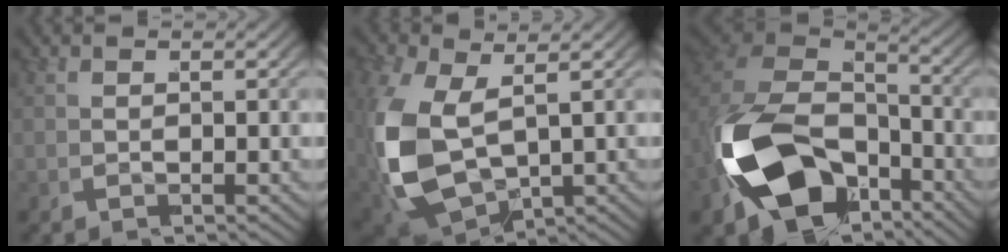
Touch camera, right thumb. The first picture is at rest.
{"total": 10.5, "force": [-1.6, 7.5, 7.2], "torque": [-0.213, -0.049, -0.001]}
{"total": 15.6, "force": [-5.3, 11.2, 9.6], "torque": [-0.238, -0.057, -0.074]}